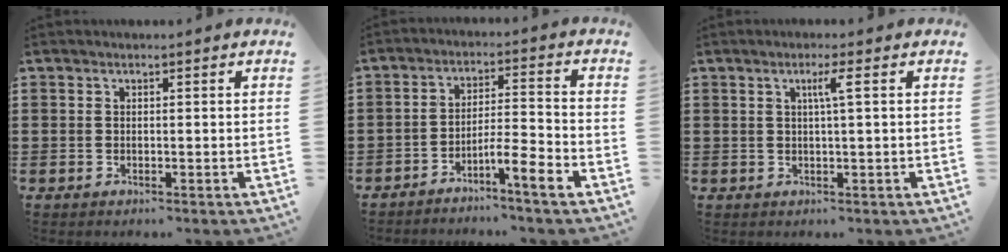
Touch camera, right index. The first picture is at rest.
{"total": 5.9, "force": [-4.3, 0.2, 4.0], "torque": [-0.068, -0.003, -0.081]}
{"total": 2.6, "force": [0.6, -0.2, 2.5], "torque": [-0.048, -0.001, 0.007]}